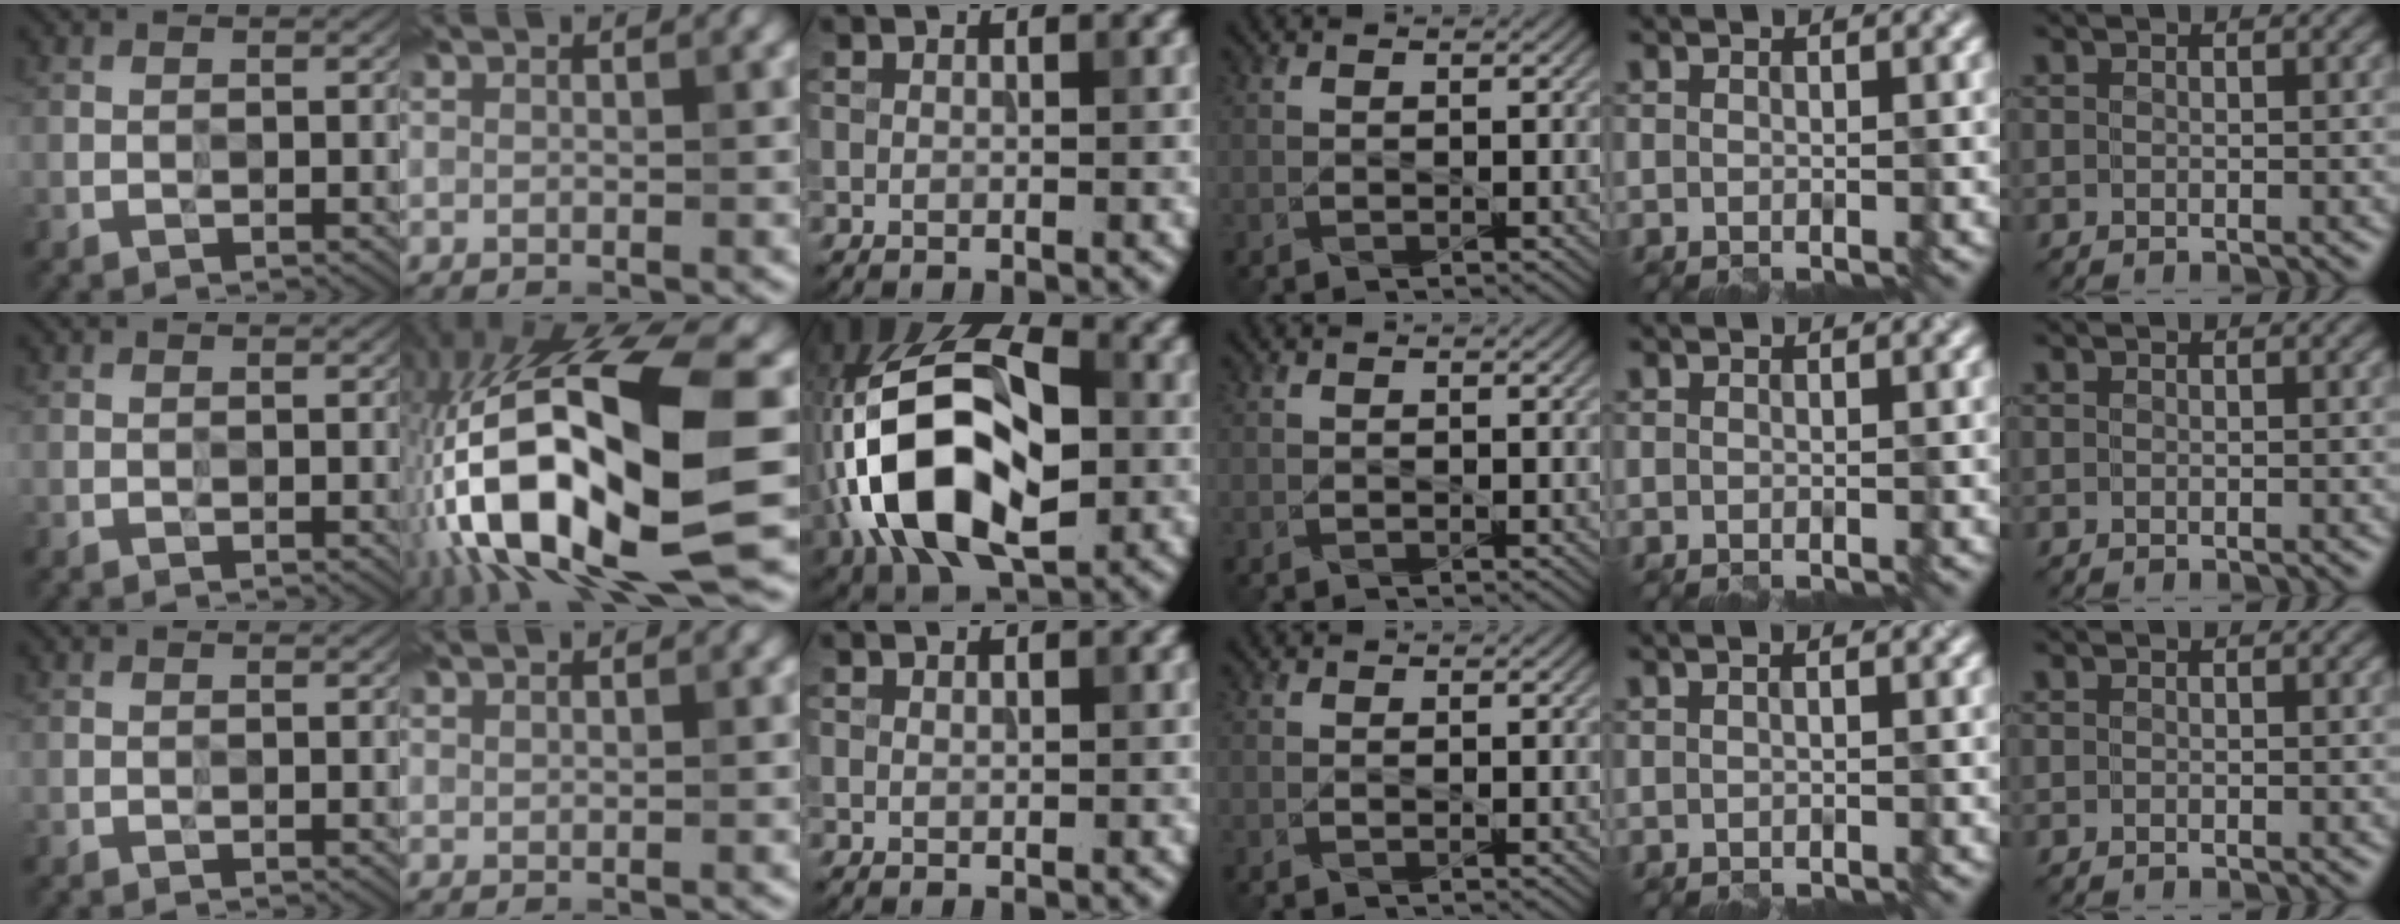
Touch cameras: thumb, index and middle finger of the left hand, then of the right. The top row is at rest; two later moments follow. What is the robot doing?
{"motion": "wipe", "object": "plastic plate"}